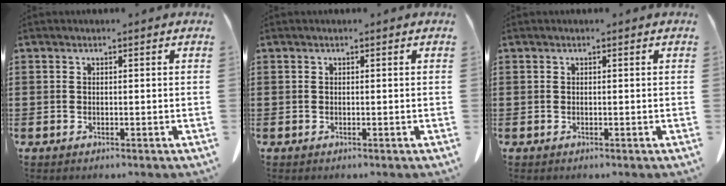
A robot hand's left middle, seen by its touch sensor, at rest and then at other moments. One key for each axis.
{"total": 0.0}
{"total": 0.0}